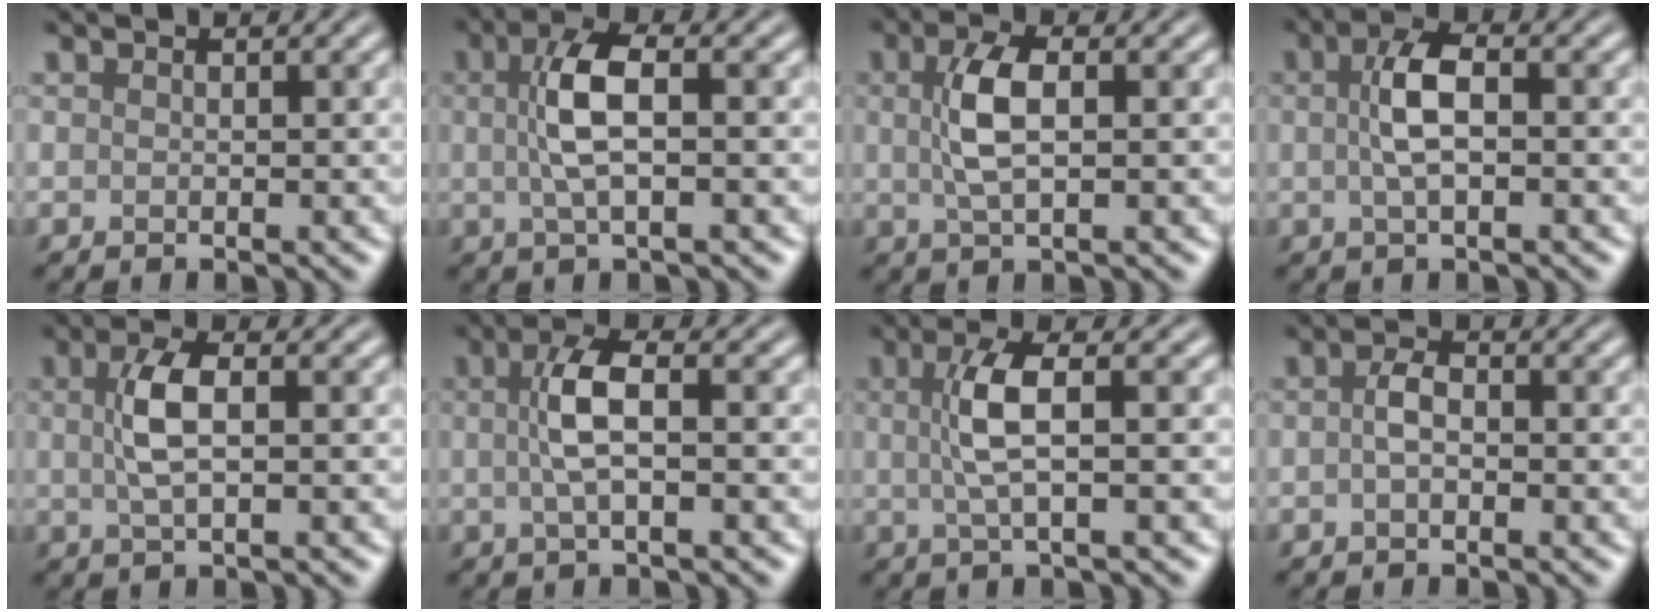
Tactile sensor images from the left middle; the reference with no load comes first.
{"total": 4.5, "force": [0.4, 1.4, 4.2], "torque": [-0.091, 0.012, 0.006]}
{"total": 4.0, "force": [0.6, 1.5, 3.6], "torque": [-0.084, 0.008, 0.010]}
{"total": 3.8, "force": [0.2, 1.6, 3.5], "torque": [-0.076, 0.008, 0.001]}
{"total": 3.6, "force": [0.5, 1.2, 3.3], "torque": [-0.076, 0.007, 0.008]}
{"total": 3.8, "force": [0.2, 1.1, 3.7], "torque": [-0.079, 0.010, 0.003]}
{"total": 3.7, "force": [0.5, 0.8, 3.6], "torque": [-0.079, 0.007, 0.008]}
{"total": 1.9, "force": [-0.3, 1.0, 1.5], "torque": [-0.035, 0.007, -0.010]}